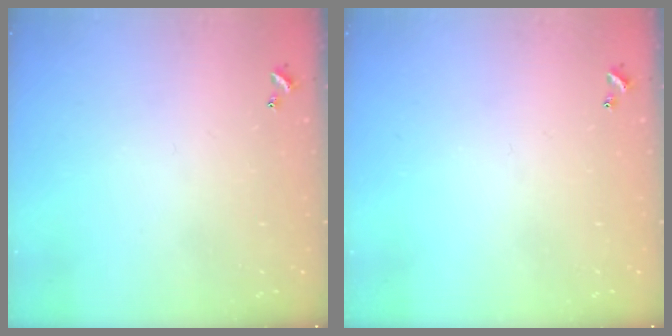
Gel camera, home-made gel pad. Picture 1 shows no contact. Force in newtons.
{"total": 0.0}